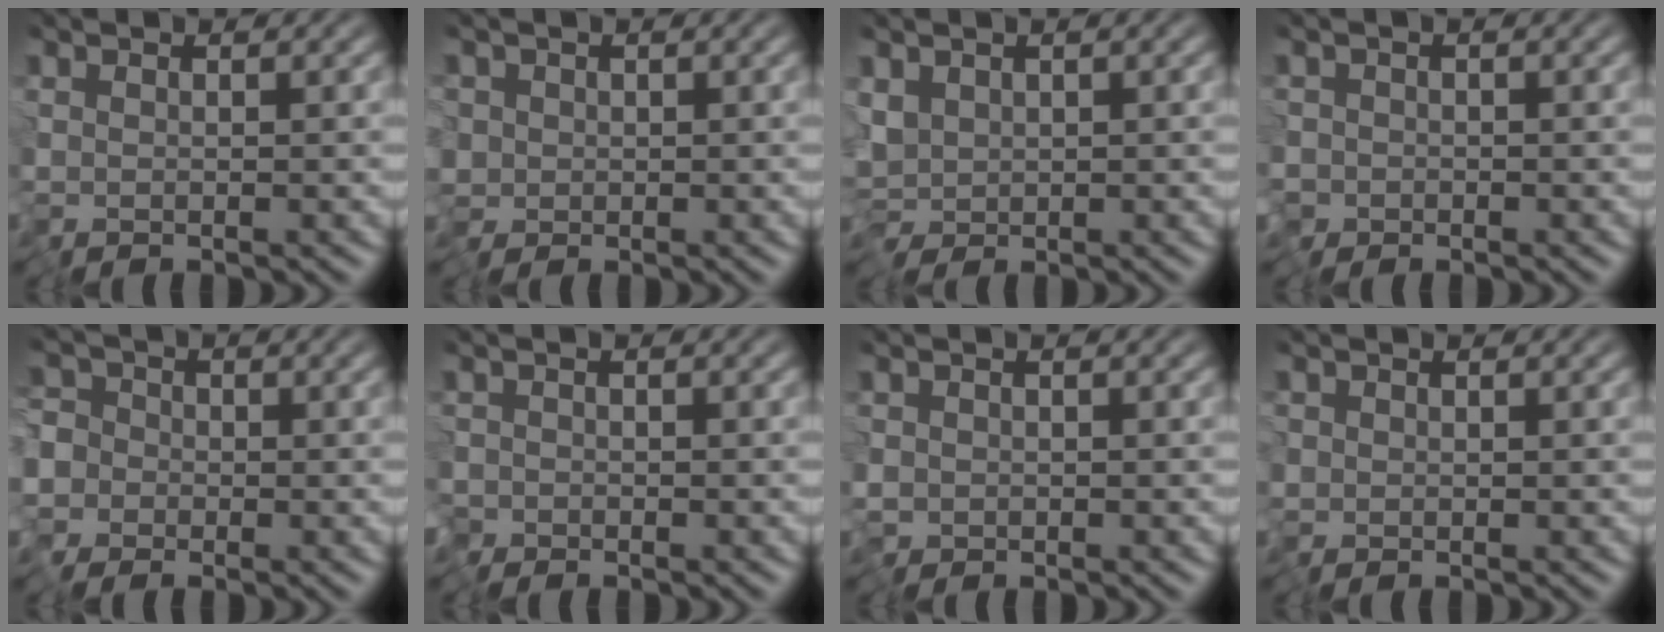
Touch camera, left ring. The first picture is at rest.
{"total": 1.5, "force": [-0.2, 1.4, 0.1], "torque": [-0.002, -0.005, -0.009]}
{"total": 1.9, "force": [0.0, 1.6, 1.1], "torque": [-0.026, 0.000, -0.006]}
{"total": 1.1, "force": [-0.6, 0.9, 0.0], "torque": [-0.003, -0.005, -0.014]}
{"total": 5.4, "force": [-1.0, 5.2, 1.3], "torque": [-0.028, 0.025, -0.048]}
{"total": 0.9, "force": [-0.6, 0.6, -0.1], "torque": [0.004, -0.003, -0.015]}
{"total": 0.8, "force": [-0.3, 0.7, 0.2], "torque": [-0.005, -0.002, -0.007]}
{"total": 0.5, "force": [0.0, 0.5, -0.2], "torque": [0.003, -0.002, 0.000]}